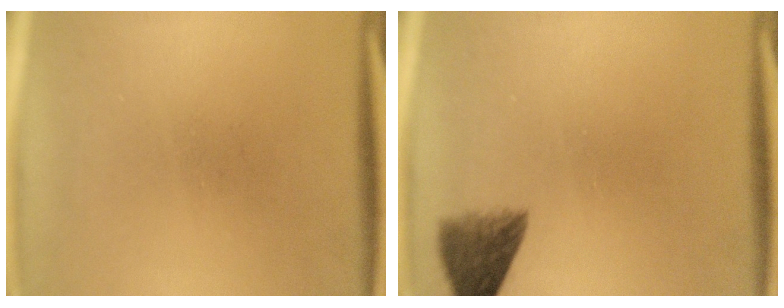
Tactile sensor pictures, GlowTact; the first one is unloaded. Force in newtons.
{"total": 5.0}